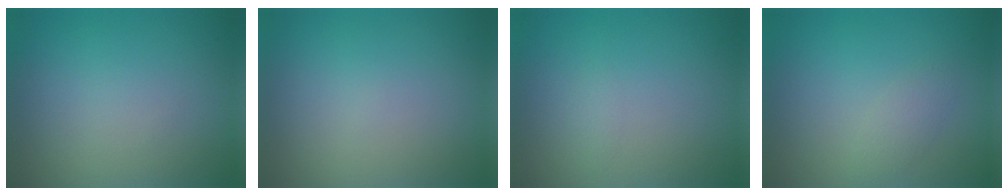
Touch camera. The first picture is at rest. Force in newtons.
{"total": 0.0}
{"total": 0.6, "press": 0.6, "slide": 0.0}
{"total": 1.6, "press": 1.6, "slide": 0.2}